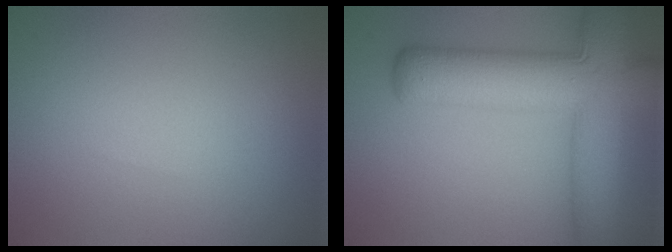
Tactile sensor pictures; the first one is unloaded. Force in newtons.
{"total": 11.0, "press": 11.0, "slide": 0.4}